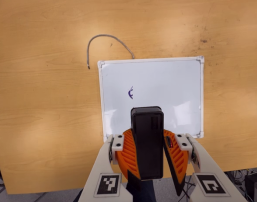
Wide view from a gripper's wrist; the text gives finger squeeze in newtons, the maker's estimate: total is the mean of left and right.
{"total": 10.5, "left": 10.7, "right": 10.4}